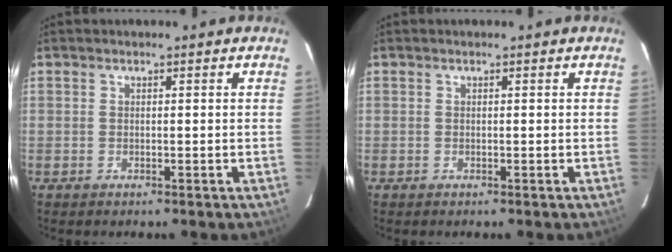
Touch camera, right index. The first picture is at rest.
{"total": 0.0}